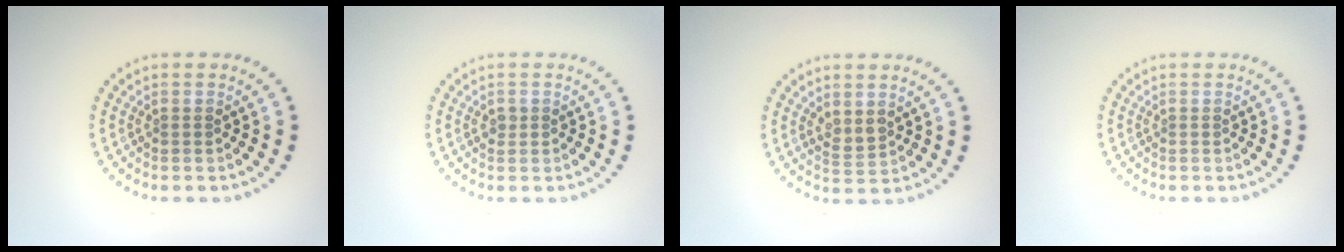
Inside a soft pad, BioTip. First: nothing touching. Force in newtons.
{"total": 0.9, "press": 0.9, "slide": 0.0}
{"total": 1.4, "press": 1.3, "slide": 0.5}
{"total": 0.0}